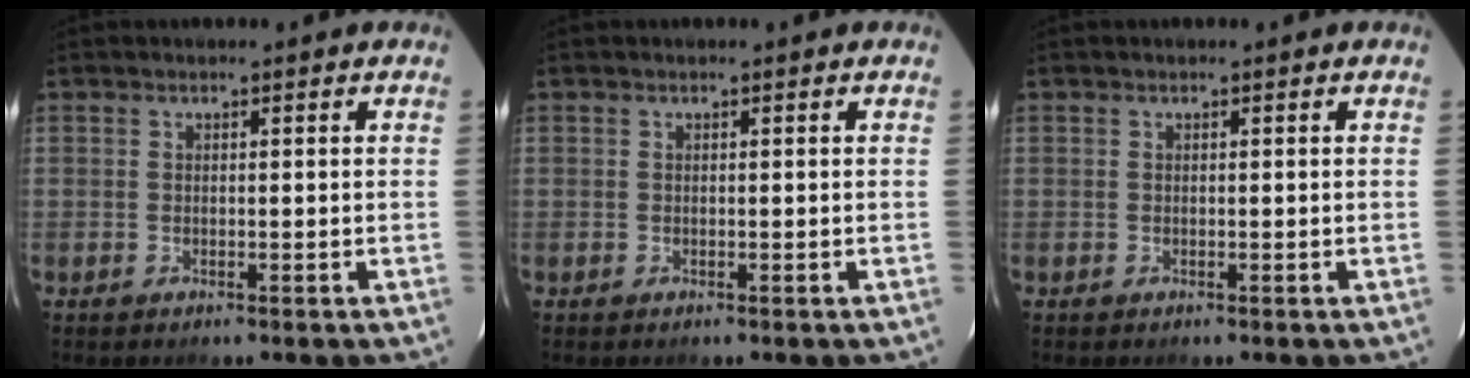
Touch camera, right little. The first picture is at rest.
{"total": 0.0}
{"total": 0.0}